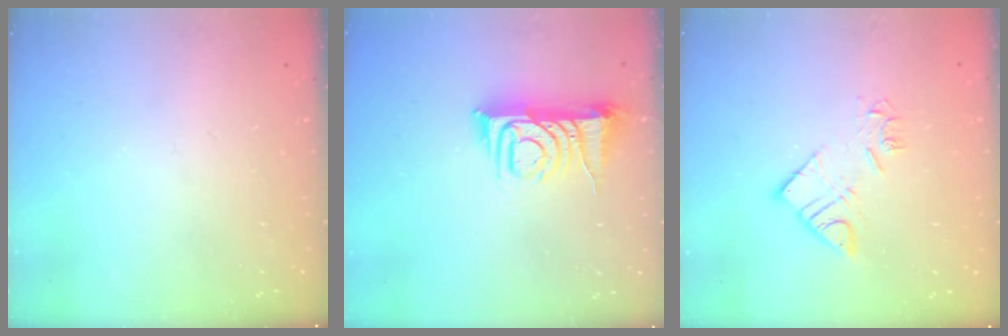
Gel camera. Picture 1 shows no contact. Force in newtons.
{"total": 9.4, "press": 9.4, "slide": 1.1}
{"total": 9.0, "press": 9.0, "slide": 0.4}